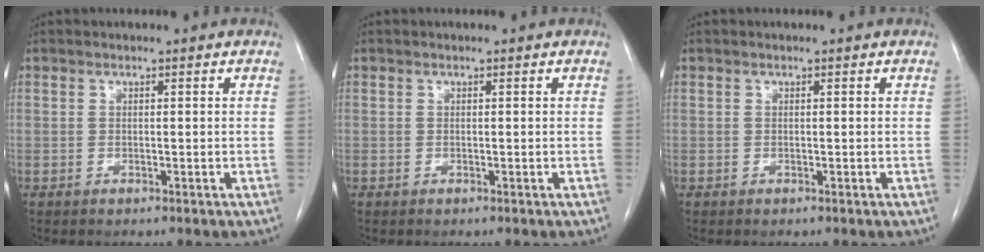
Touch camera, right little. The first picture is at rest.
{"total": 0.0}
{"total": 0.0}